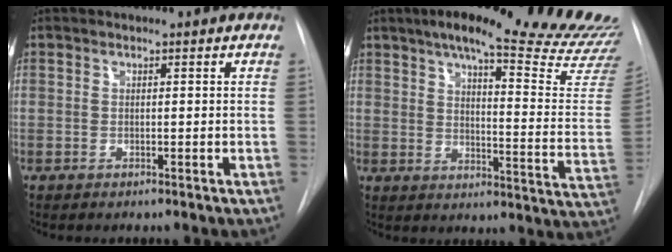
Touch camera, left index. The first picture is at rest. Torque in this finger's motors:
{"motor_torque": [1.03, -1.11, 0.34, 0.06]}